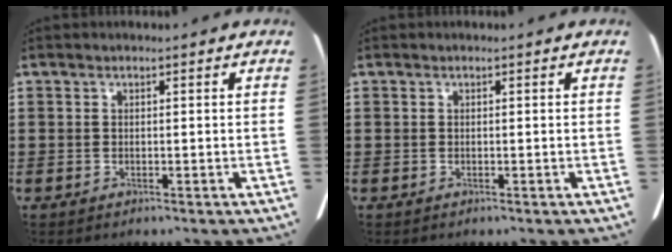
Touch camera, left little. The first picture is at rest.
{"total": 0.0}